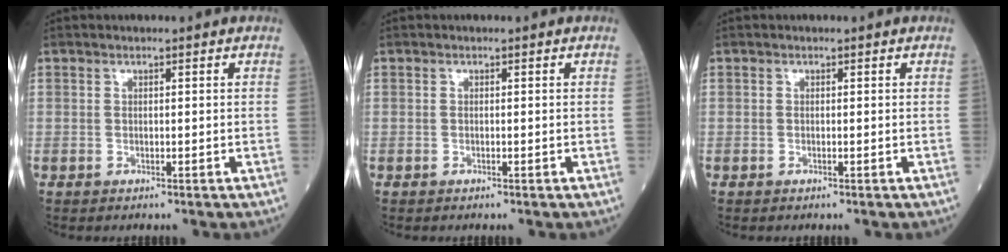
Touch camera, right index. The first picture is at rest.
{"total": 0.0}
{"total": 0.0}